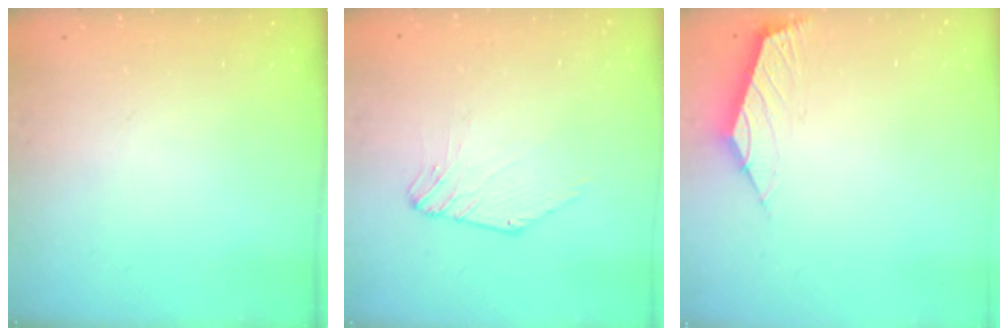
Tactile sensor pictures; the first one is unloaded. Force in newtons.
{"total": 1.7, "press": 1.7, "slide": 0.4}
{"total": 2.6, "press": 2.6, "slide": 0.7}